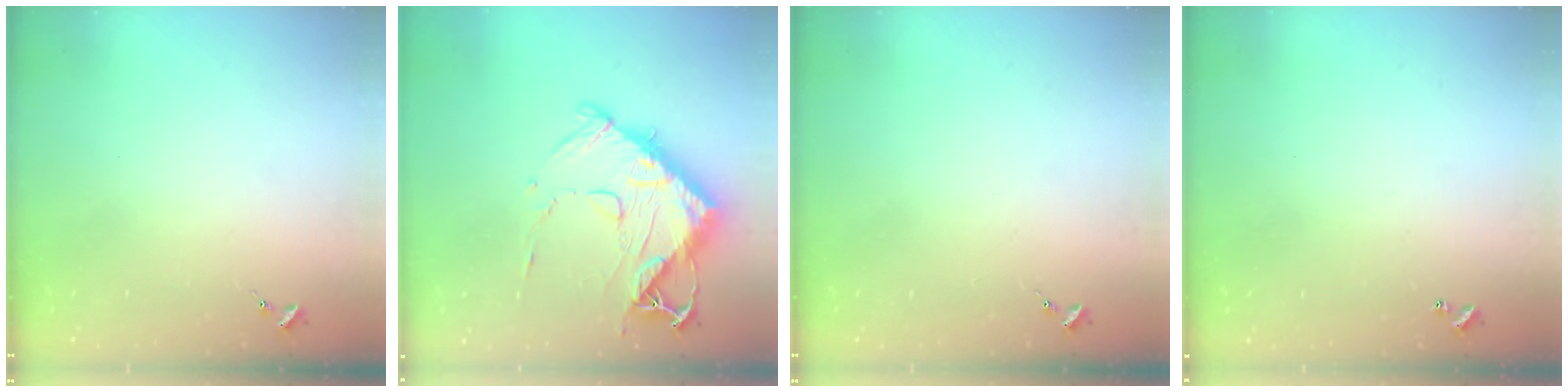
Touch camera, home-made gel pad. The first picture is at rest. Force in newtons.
{"total": 15.6, "press": 15.6, "slide": 1.1}
{"total": 0.0}
{"total": 1.0, "press": 1.0, "slide": 0.2}